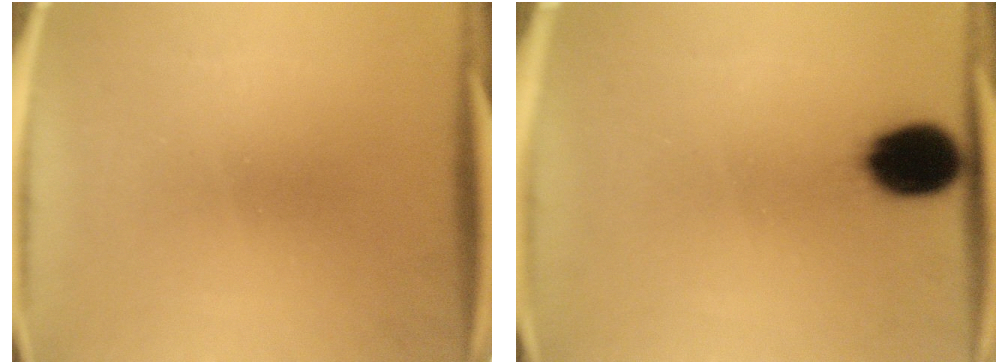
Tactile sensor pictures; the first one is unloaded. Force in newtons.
{"total": 11.1}